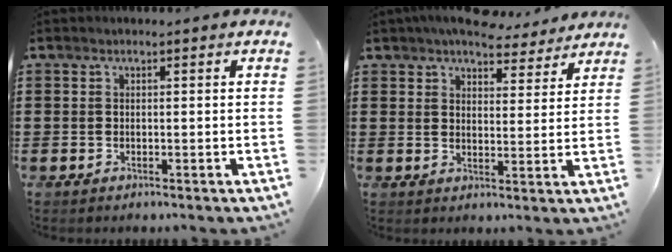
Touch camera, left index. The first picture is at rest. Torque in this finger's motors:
{"motor_torque": [2.00, -0.14, 0.74, 0.15]}